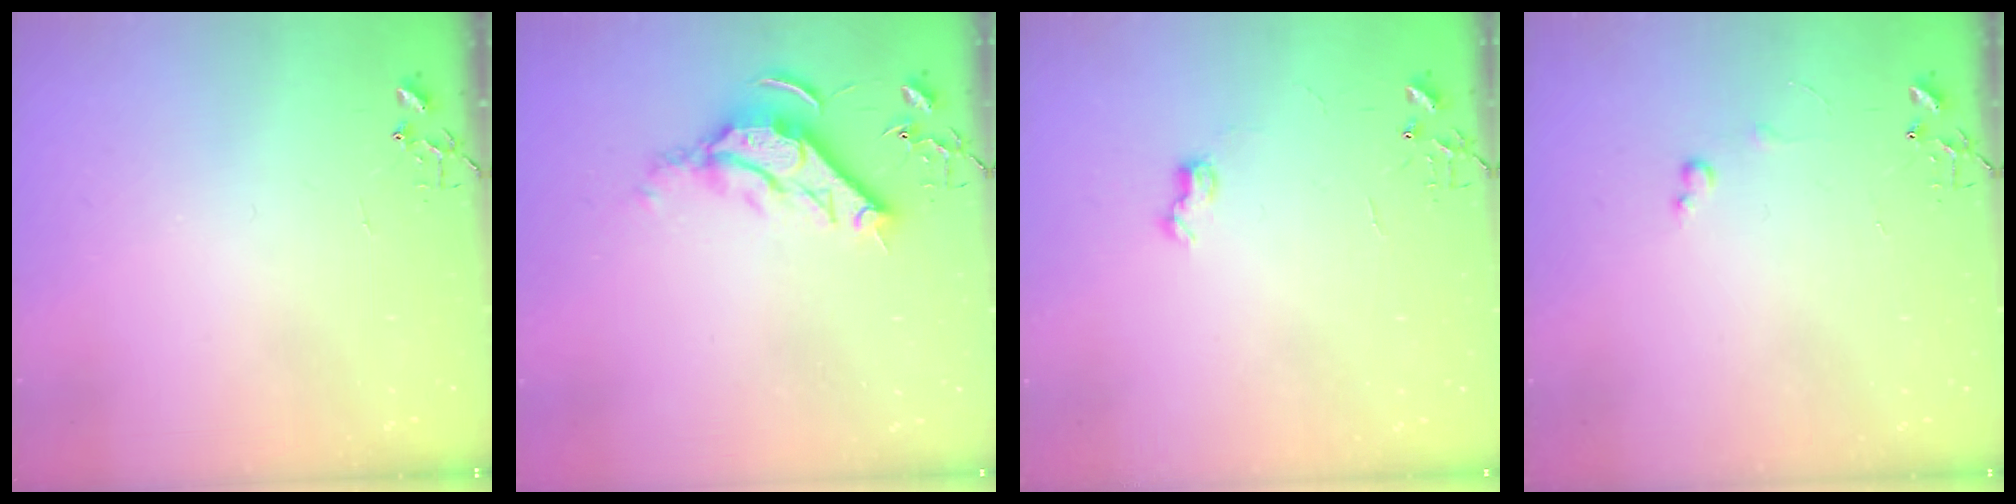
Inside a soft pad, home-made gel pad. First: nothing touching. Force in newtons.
{"total": 11.7, "press": 11.6, "slide": 1.3}
{"total": 6.0, "press": 6.0, "slide": 0.7}
{"total": 4.2, "press": 4.2, "slide": 0.6}